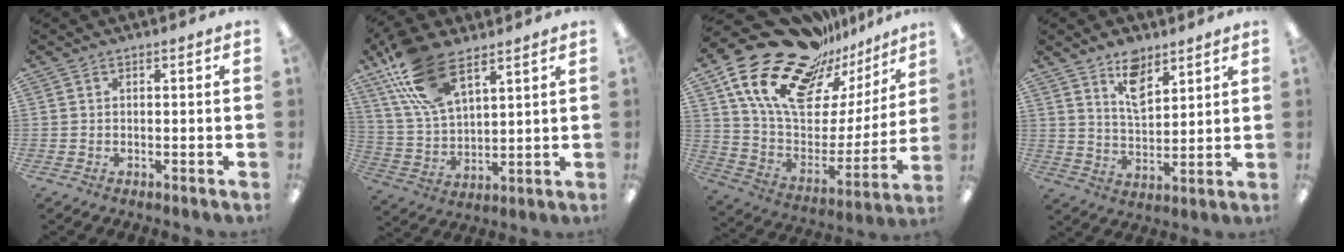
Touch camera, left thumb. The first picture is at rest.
{"total": 16.4, "force": [10.4, 7.4, 10.4], "torque": [-0.234, -0.027, 0.190]}
{"total": 24.6, "force": [17.5, 12.5, 11.9], "torque": [-0.212, -0.122, 0.312]}
{"total": 8.8, "force": [6.2, 4.4, 4.5], "torque": [-0.066, -0.031, 0.108]}